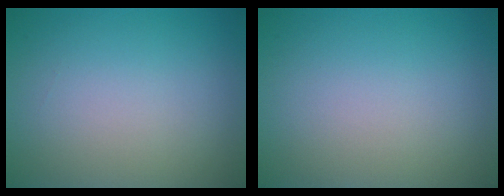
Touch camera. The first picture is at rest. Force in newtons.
{"total": 0.0}